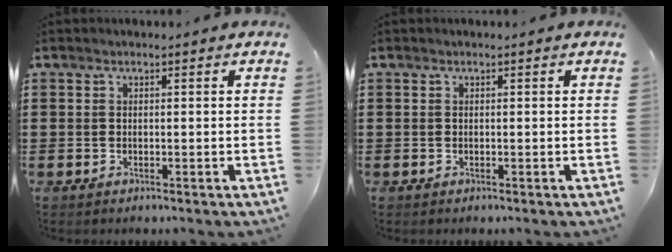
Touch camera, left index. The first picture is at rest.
{"total": 0.0}